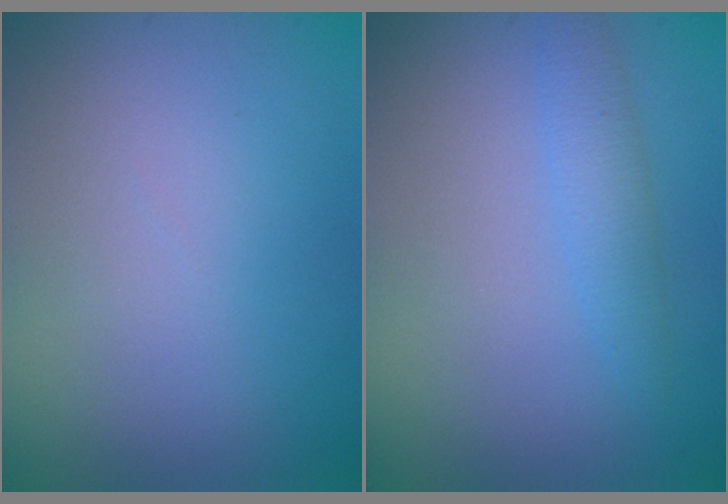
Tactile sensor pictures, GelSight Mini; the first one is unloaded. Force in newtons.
{"total": 2.0, "press": 1.9, "slide": 0.2}